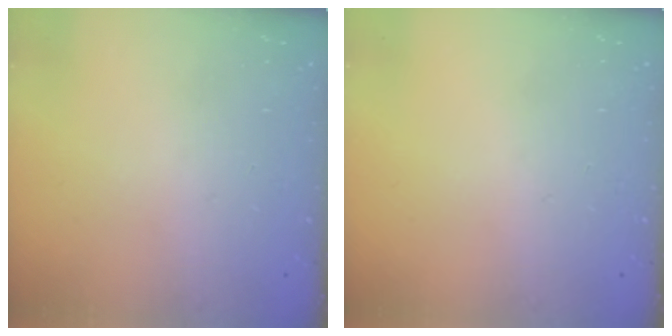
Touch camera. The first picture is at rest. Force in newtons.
{"total": 0.0}